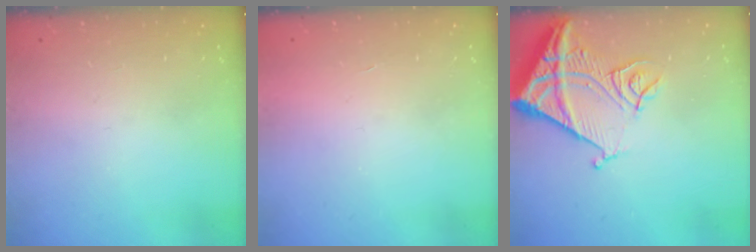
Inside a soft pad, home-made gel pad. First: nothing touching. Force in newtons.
{"total": 1.8, "press": 1.8, "slide": 0.1}
{"total": 14.7, "press": 14.6, "slide": 1.6}